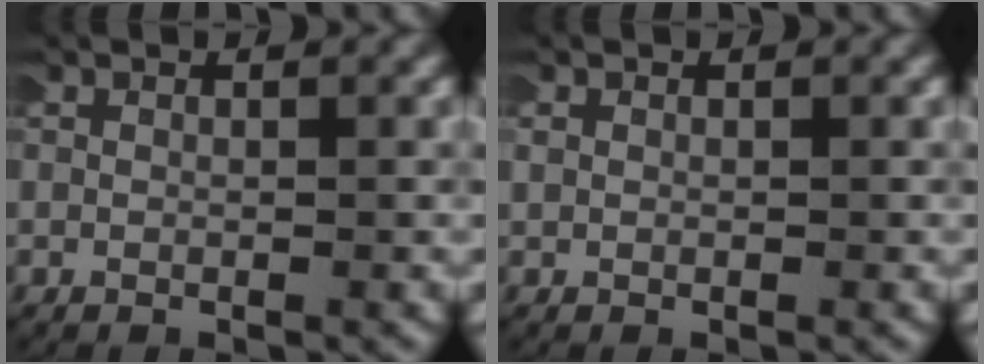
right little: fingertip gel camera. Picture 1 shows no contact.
{"total": 0.6, "force": [0.2, 0.5, 0.1], "torque": [-0.008, 0.003, 0.004]}